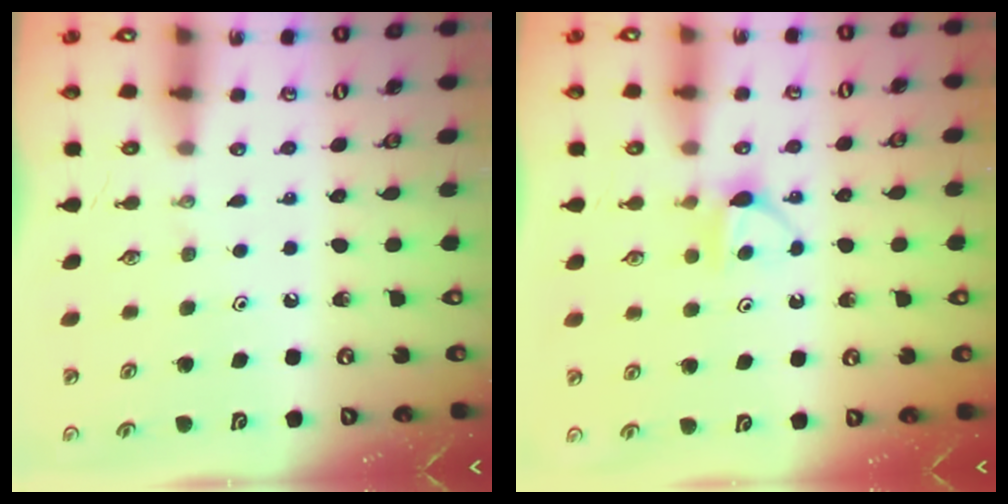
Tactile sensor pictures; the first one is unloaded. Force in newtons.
{"total": 5.3, "press": 5.3, "slide": 0.8}